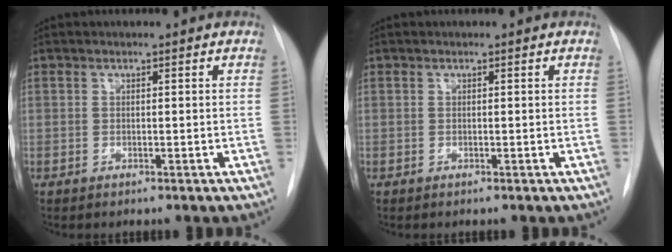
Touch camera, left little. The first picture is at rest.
{"total": 0.0}